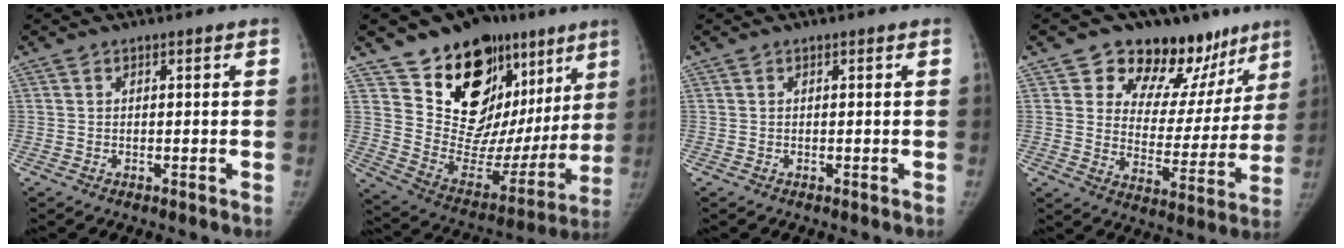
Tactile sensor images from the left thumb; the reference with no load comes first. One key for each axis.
{"total": 25.9, "fx": 15.2, "fy": 15.1, "fz": 14.6, "tx": -0.150, "ty": -0.057, "tz": 0.241}
{"total": 0.0}
{"total": 18.7, "fx": 12.9, "fy": 10.9, "fz": 8.1, "tx": -0.038, "ty": -0.074, "tz": 0.176}